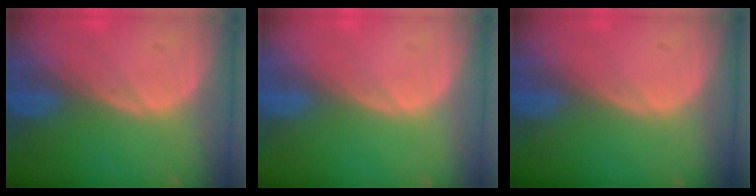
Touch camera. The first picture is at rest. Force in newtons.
{"total": 0.0}
{"total": 0.0}